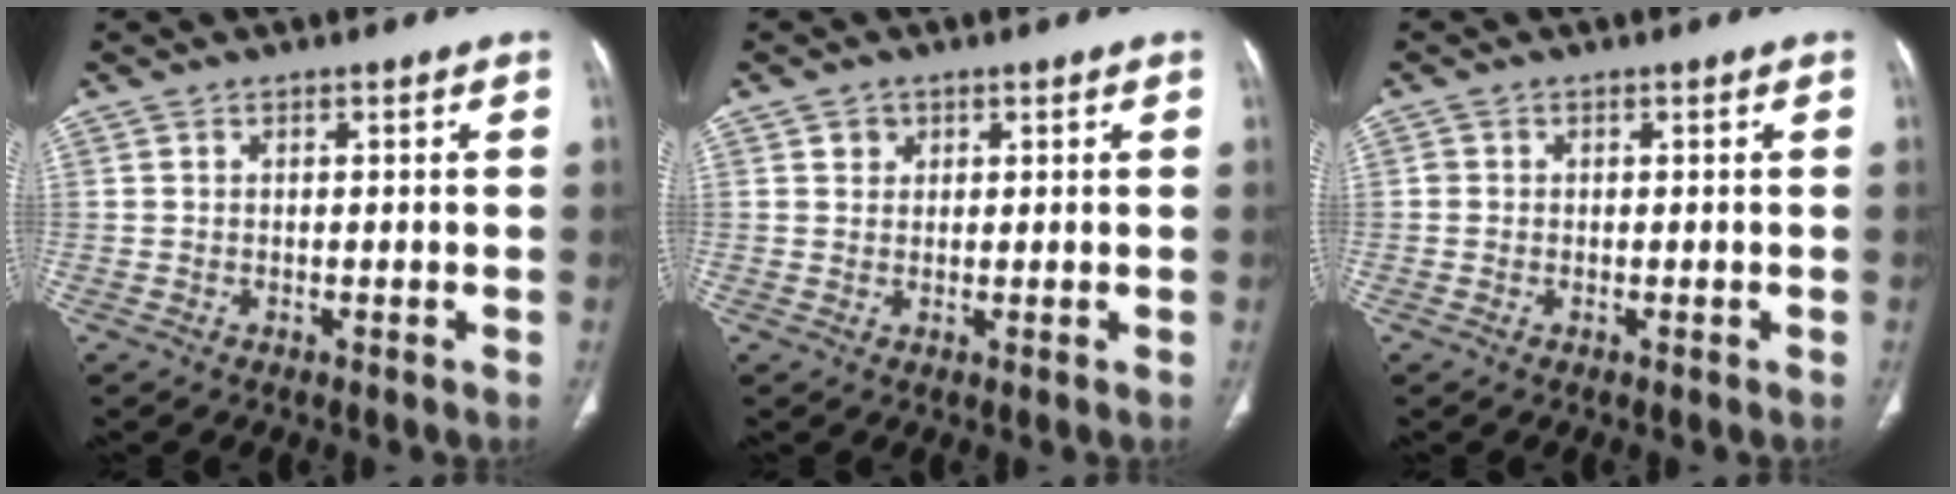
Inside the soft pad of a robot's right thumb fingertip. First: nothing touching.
{"total": 1.9, "force": [0.9, 1.6, 0.4], "torque": [0.007, -0.003, 0.010]}
{"total": 0.7, "force": [0.0, 0.7, 0.1], "torque": [0.001, 0.003, -0.001]}